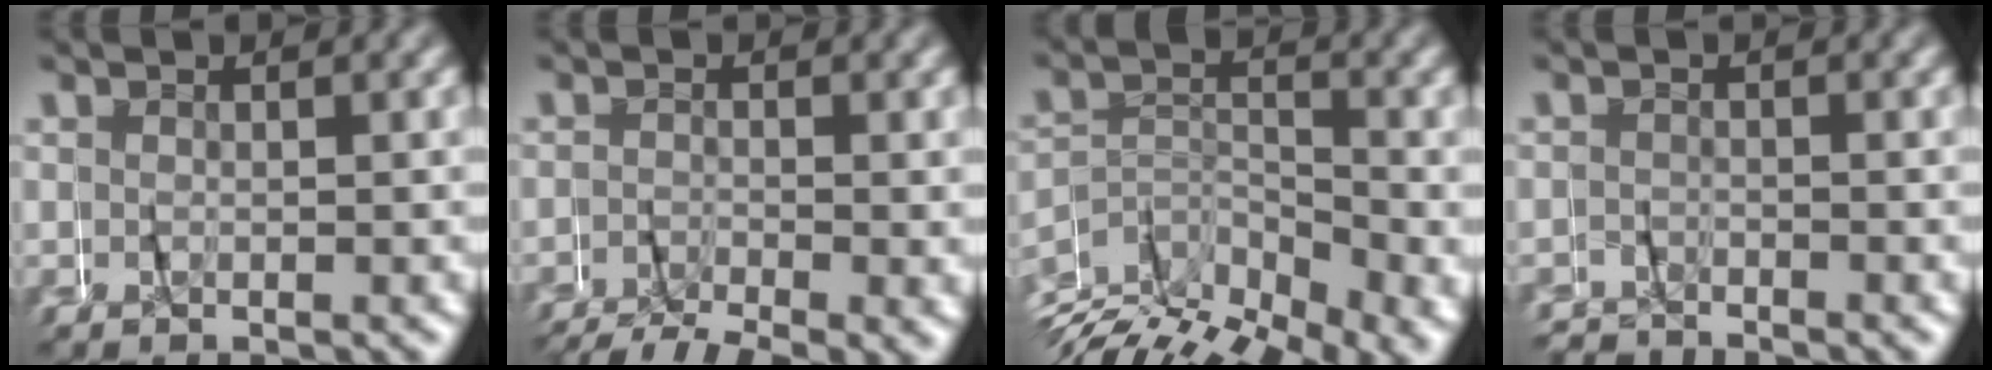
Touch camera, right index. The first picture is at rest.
{"total": 5.0, "force": [-4.1, 1.7, 2.3], "torque": [-0.029, -0.015, -0.061]}
{"total": 6.8, "force": [-4.7, 2.9, 4.0], "torque": [-0.057, -0.007, -0.085]}
{"total": 1.2, "force": [-1.1, 0.6, -0.2], "torque": [0.004, 0.005, -0.029]}